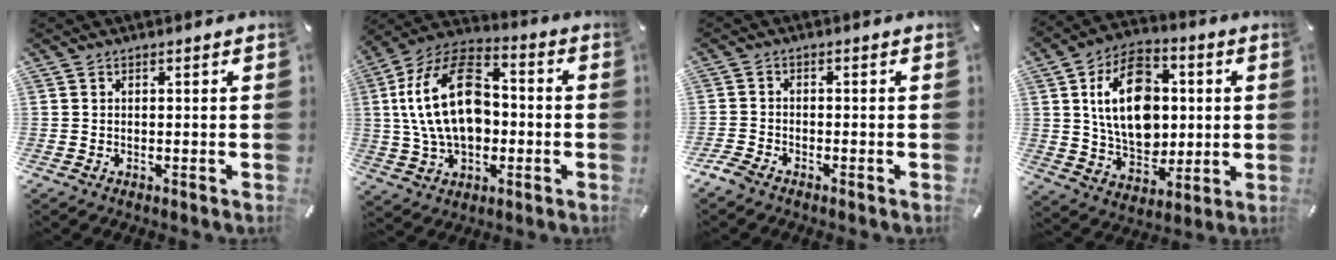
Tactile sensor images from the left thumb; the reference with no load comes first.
{"total": 20.9, "force": [0.1, 14.3, 15.2], "torque": [-0.314, 0.014, -0.003]}
{"total": 2.4, "force": [-2.2, 0.7, 0.7], "torque": [-0.026, 0.006, -0.047]}
{"total": 17.5, "force": [2.3, 12.8, 11.7], "torque": [-0.212, 0.005, 0.042]}